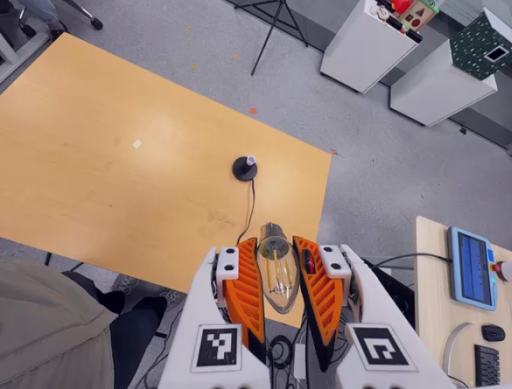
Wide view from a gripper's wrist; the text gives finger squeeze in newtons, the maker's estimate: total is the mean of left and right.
{"total": 21.7, "left": 23.6, "right": 19.7}